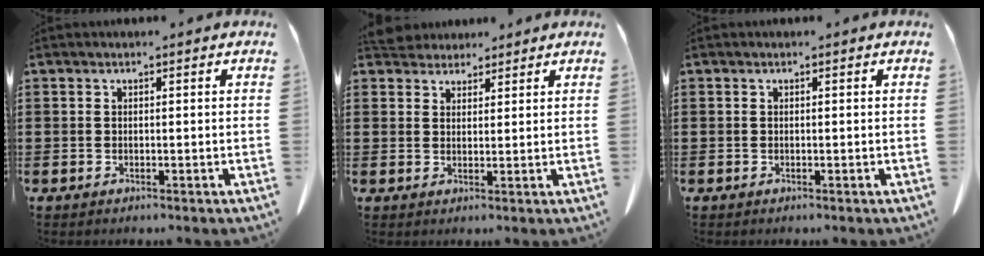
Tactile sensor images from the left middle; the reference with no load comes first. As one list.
[{"total": 3.7, "force": [3.5, 1.1, 0.4], "torque": [-0.017, -0.006, 0.069]}, {"total": 0.0}]